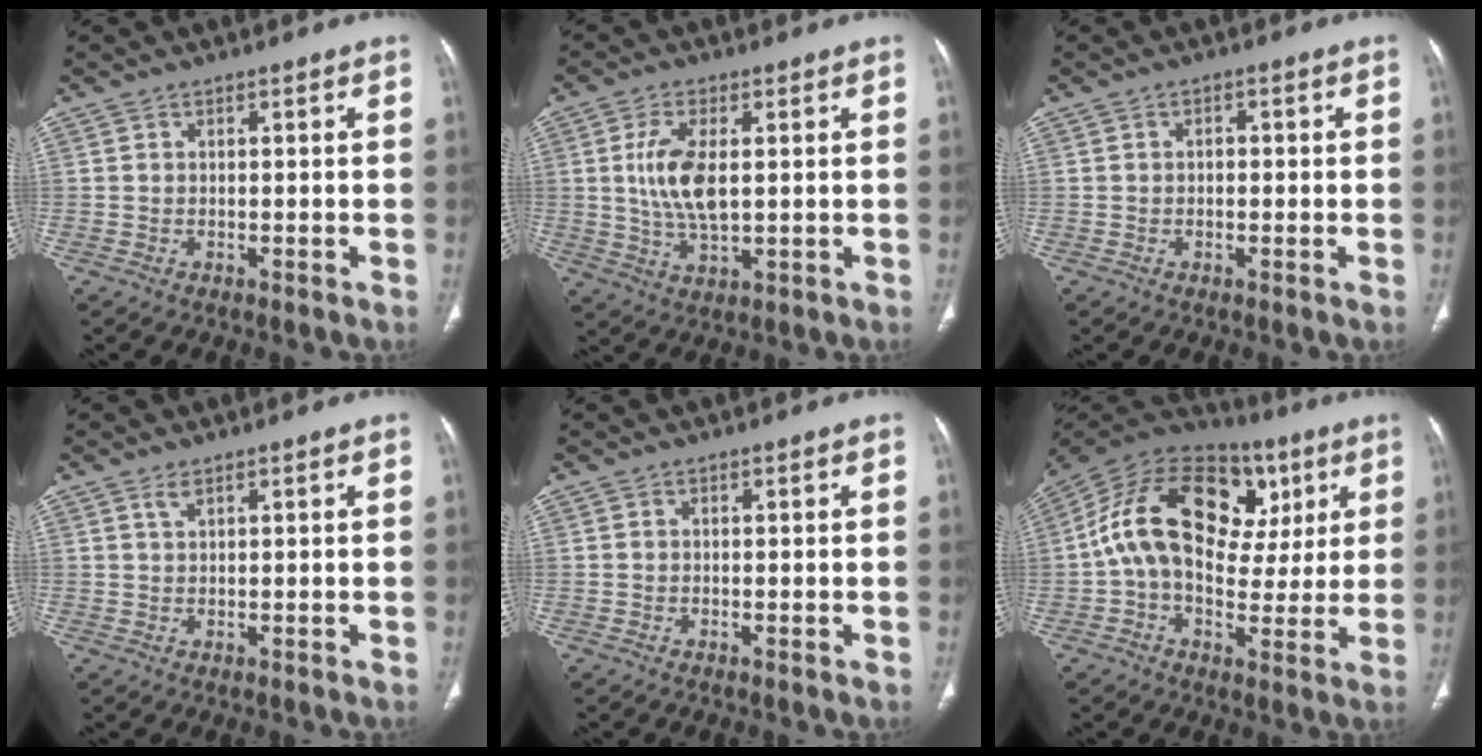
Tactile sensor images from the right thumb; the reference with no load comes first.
{"total": 8.9, "force": [1.2, 4.1, 7.8], "torque": [-0.161, -0.010, 0.027]}
{"total": 1.4, "force": [0.0, 1.0, 0.9], "torque": [-0.009, 0.006, -0.003]}
{"total": 1.4, "force": [1.0, 0.4, 0.8], "torque": [-0.017, 0.000, 0.022]}
{"total": 0.0}
{"total": 23.0, "force": [5.4, 15.1, 16.6], "torque": [-0.260, 0.037, 0.079]}